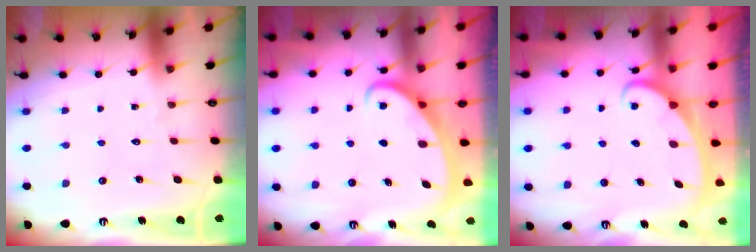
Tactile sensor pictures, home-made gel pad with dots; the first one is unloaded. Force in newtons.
{"total": 2.5, "press": 2.5, "slide": 0.3}
{"total": 2.4, "press": 2.4, "slide": 0.3}